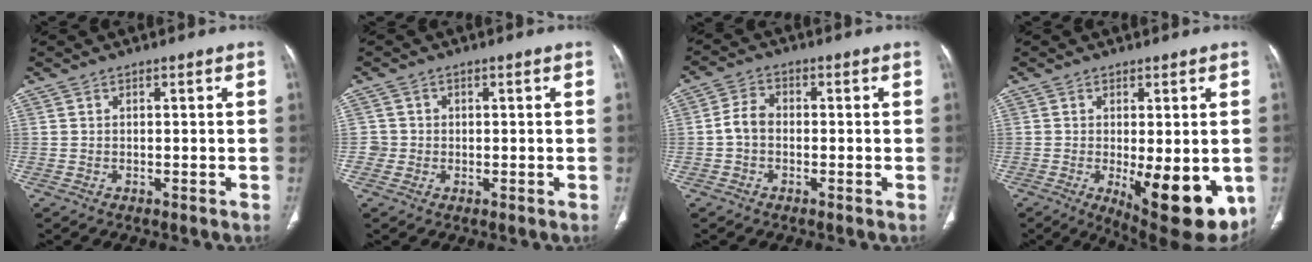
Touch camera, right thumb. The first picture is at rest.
{"total": 2.2, "force": [-0.3, 2.2, -0.2], "torque": [0.021, 0.009, -0.008]}
{"total": 4.1, "force": [-0.7, 2.9, 2.7], "torque": [-0.047, 0.013, -0.022]}
{"total": 15.3, "force": [-3.7, 5.7, 13.7], "torque": [-0.155, -0.023, -0.031]}